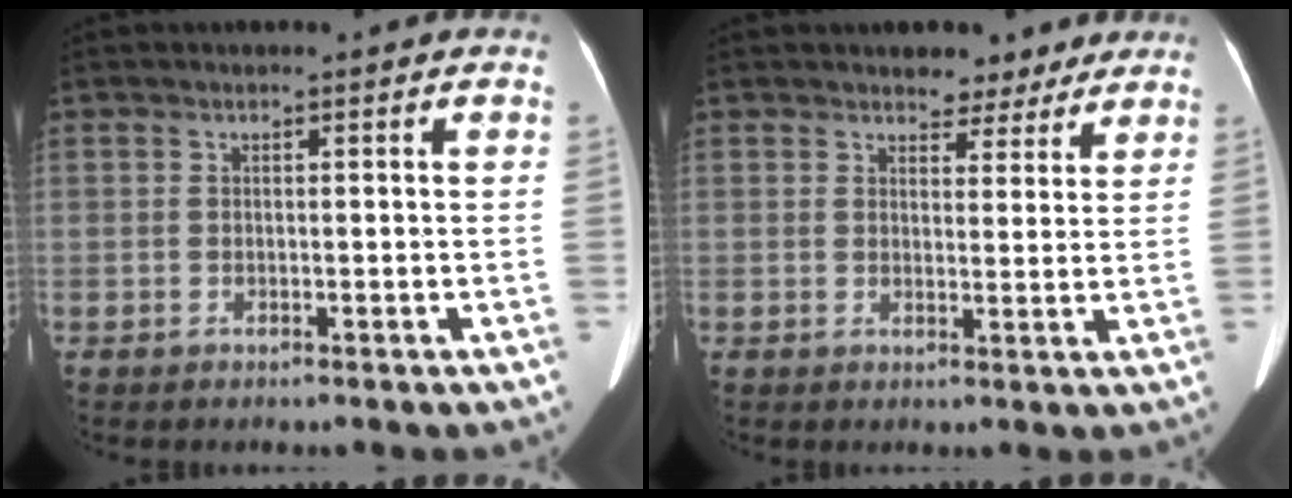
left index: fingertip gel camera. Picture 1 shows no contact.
{"total": 4.7, "force": [4.0, 2.5, 0.8], "torque": [-0.003, 0.001, 0.048]}